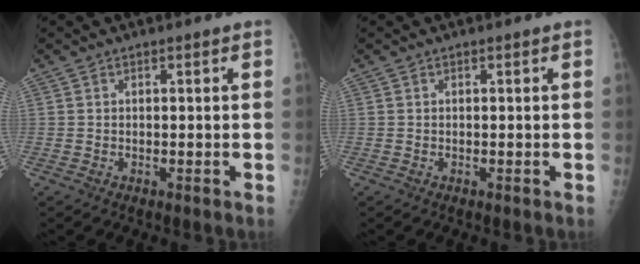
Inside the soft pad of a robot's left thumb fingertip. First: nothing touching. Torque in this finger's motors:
{"motor_torque": [0.00, 0.00, 0.01, 0.01, 0.00]}